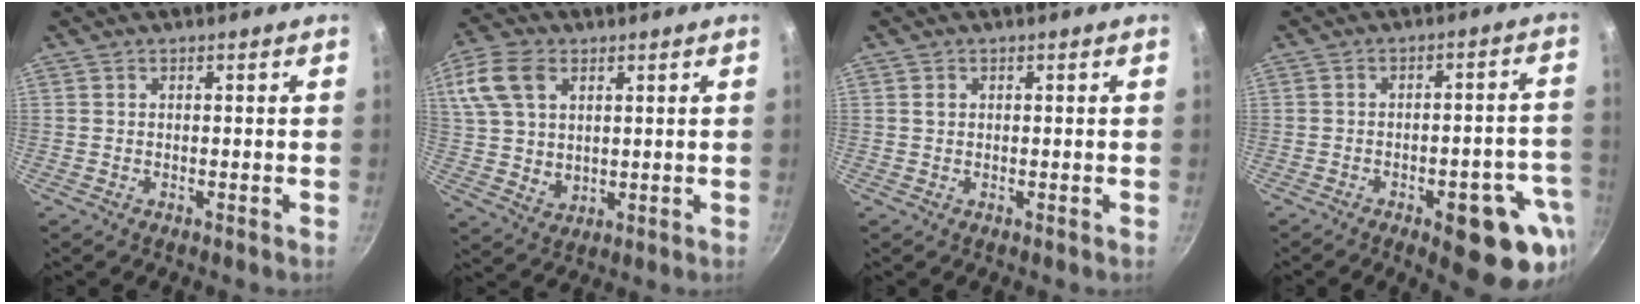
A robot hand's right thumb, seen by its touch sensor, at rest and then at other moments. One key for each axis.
{"total": 13.3, "fx": 5.1, "fy": 9.0, "fz": 8.3, "tx": -0.164, "ty": -0.003, "tz": 0.099}
{"total": 0.8, "fx": 0.2, "fy": 0.7, "fz": 0.4, "tx": -0.005, "ty": 0.002, "tz": 0.003}
{"total": 15.2, "fx": -6.8, "fy": 5.7, "fz": 12.3, "tx": -0.098, "ty": 0.028, "tz": -0.082}